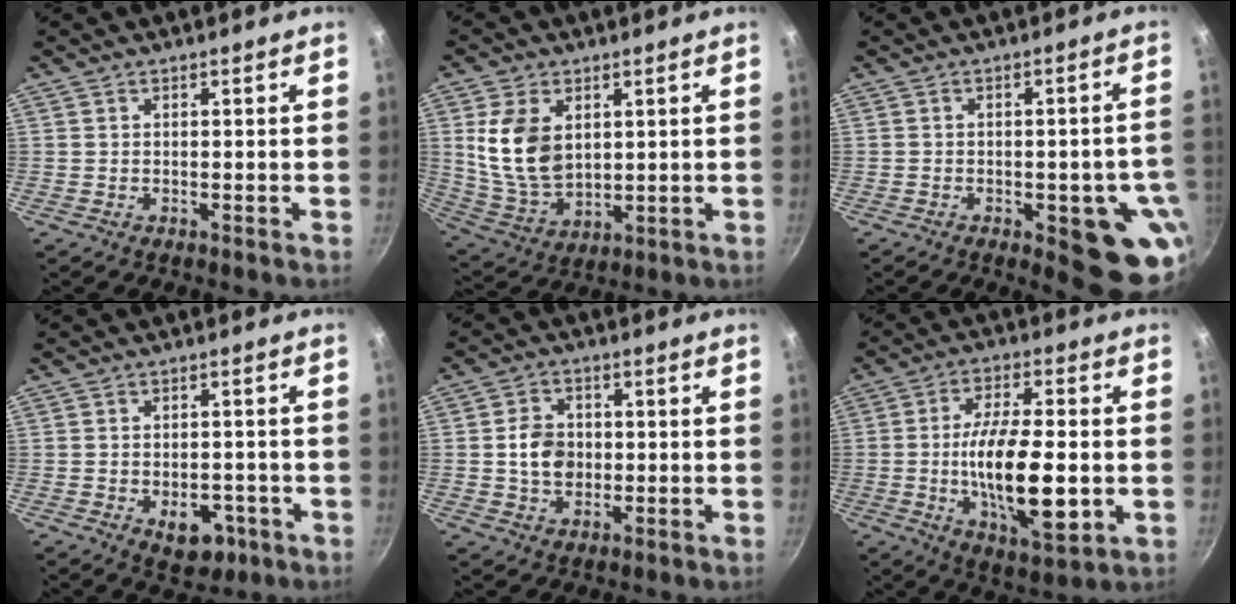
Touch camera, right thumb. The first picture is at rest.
{"total": 12.4, "force": [2.9, 8.2, 8.9], "torque": [-0.159, -0.023, 0.071]}
{"total": 13.6, "force": [-4.3, 5.4, 11.7], "torque": [-0.089, 0.009, -0.052]}
{"total": 7.5, "force": [-2.9, 4.8, 4.9], "torque": [-0.038, 0.012, -0.031]}
{"total": 6.9, "force": [-0.1, 5.6, 4.2], "torque": [-0.051, 0.010, -0.006]}
{"total": 17.7, "force": [-2.4, 6.6, 16.2], "torque": [-0.277, 0.005, -0.037]}